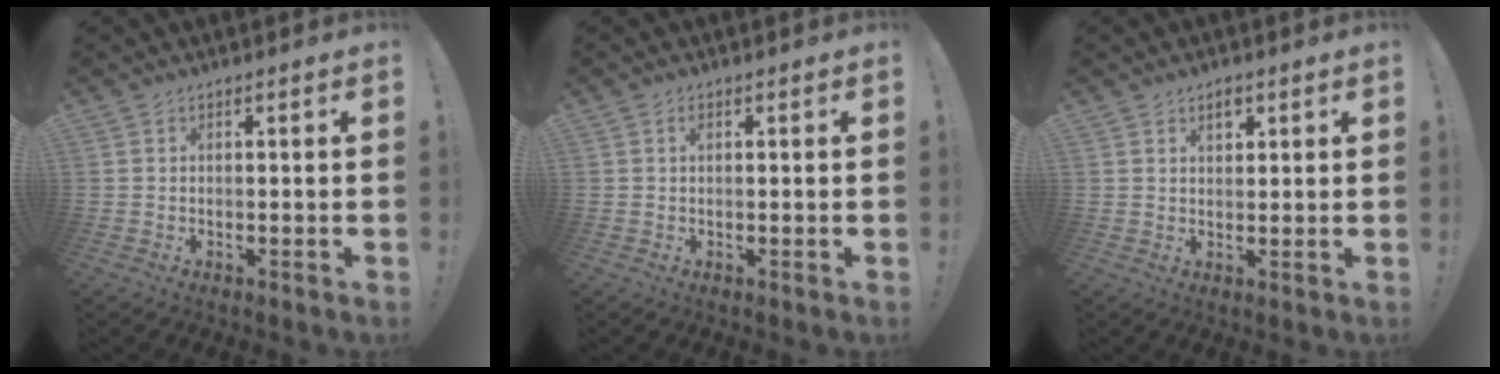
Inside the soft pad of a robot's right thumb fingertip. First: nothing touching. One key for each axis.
{"total": 0.7, "fx": 0.3, "fy": 0.4, "fz": 0.5, "tx": -0.004, "ty": 0.000, "tz": 0.003}
{"total": 3.3, "fx": 1.9, "fy": 2.1, "fz": 1.7, "tx": -0.017, "ty": -0.007, "tz": 0.031}